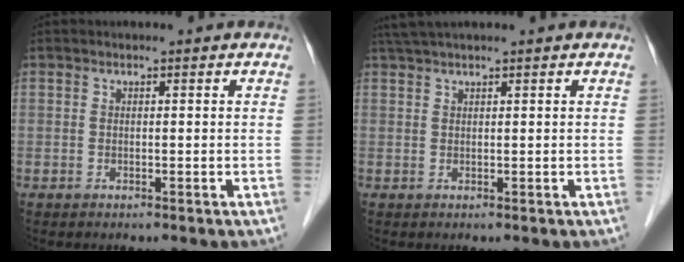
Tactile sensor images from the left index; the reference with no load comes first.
{"total": 3.3, "force": [2.8, -0.5, 1.6], "torque": [-0.026, 0.028, 0.054]}